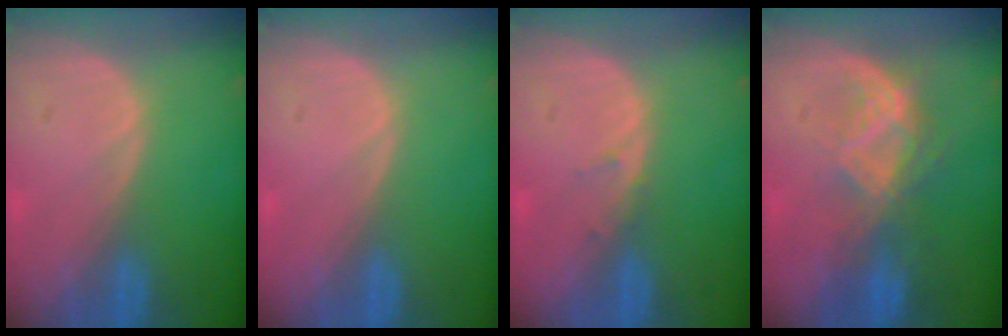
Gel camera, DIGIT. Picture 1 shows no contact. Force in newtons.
{"total": 0.0}
{"total": 0.9, "press": 0.6, "slide": 0.6}
{"total": 6.9, "press": 6.5, "slide": 2.2}